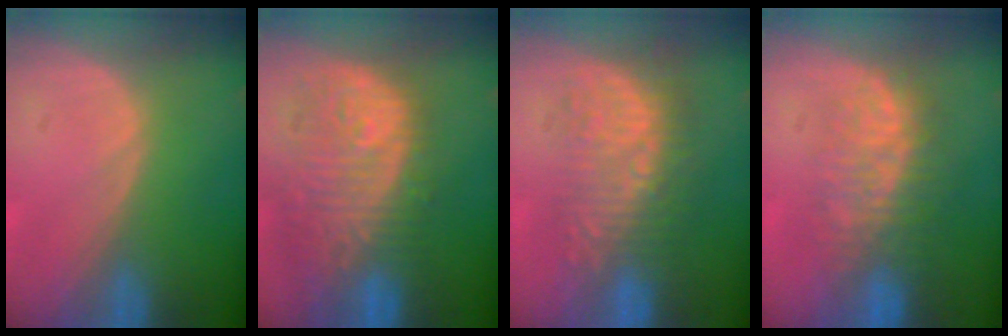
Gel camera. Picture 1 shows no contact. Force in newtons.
{"total": 12.1, "press": 10.8, "slide": 5.5}
{"total": 8.9, "press": 8.5, "slide": 2.5}
{"total": 7.8, "press": 7.4, "slide": 2.4}